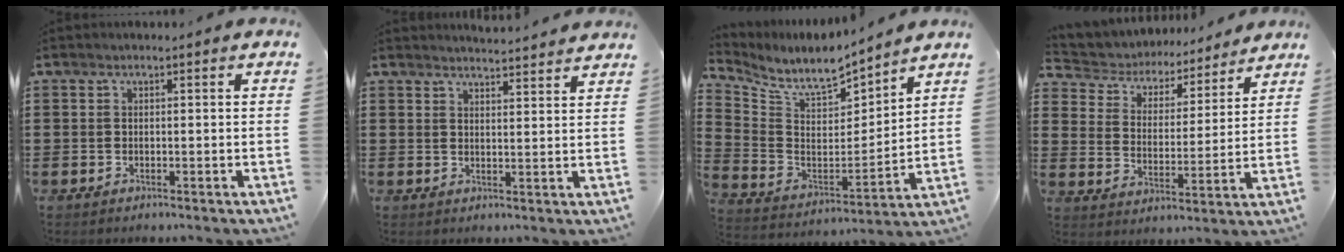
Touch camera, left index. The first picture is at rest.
{"total": 3.0, "force": [2.9, -0.4, 0.0], "torque": [-0.008, -0.014, 0.054]}
{"total": 8.0, "force": [7.2, 1.9, 2.9], "torque": [-0.093, -0.054, 0.123]}
{"total": 4.9, "force": [4.8, 1.0, 0.2], "torque": [-0.034, -0.039, 0.077]}